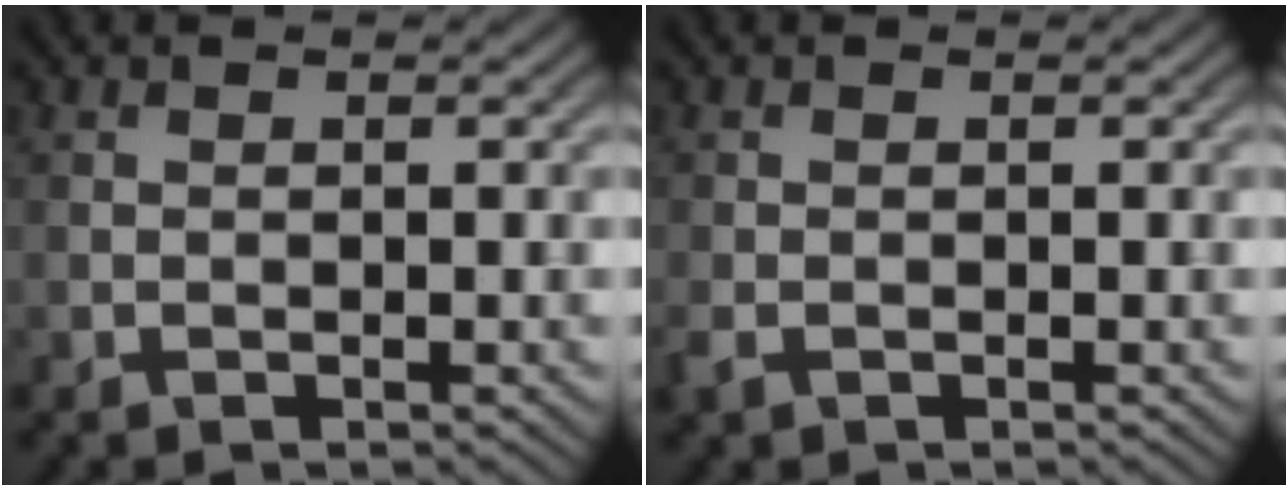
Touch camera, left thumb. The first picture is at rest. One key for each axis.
{"total": 1.5, "fx": -0.8, "fy": 0.9, "fz": 0.9, "tx": -0.025, "ty": -0.005, "tz": -0.017}